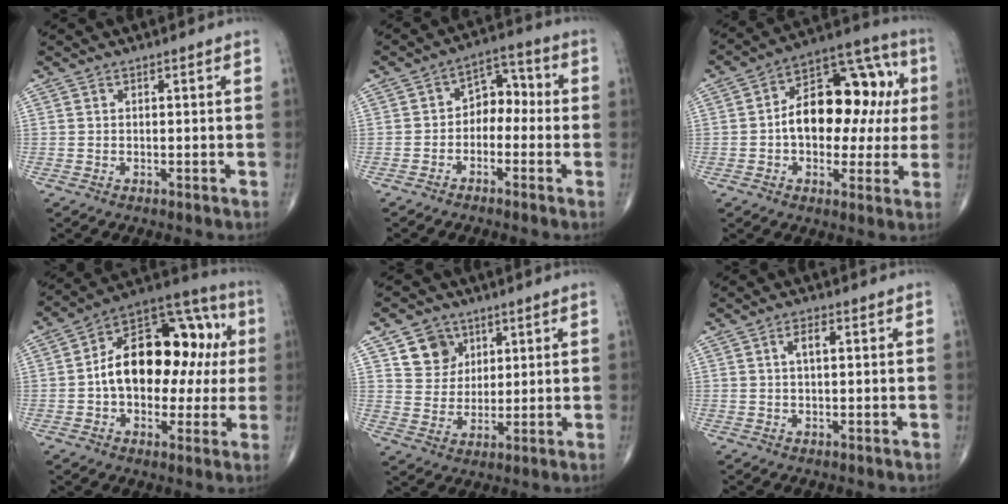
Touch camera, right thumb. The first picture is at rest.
{"total": 6.4, "force": [-1.4, 4.6, 4.2], "torque": [-0.034, 0.040, -0.039]}
{"total": 19.1, "force": [1.1, 11.8, 15.0], "torque": [-0.175, 0.044, 0.012]}
{"total": 21.9, "force": [1.2, 13.5, 17.2], "torque": [-0.217, 0.048, 0.013]}
{"total": 7.7, "force": [3.9, 6.3, 2.2], "torque": [-0.009, -0.020, 0.071]}
{"total": 1.6, "force": [0.3, 0.7, 1.4], "torque": [-0.025, 0.003, 0.003]}